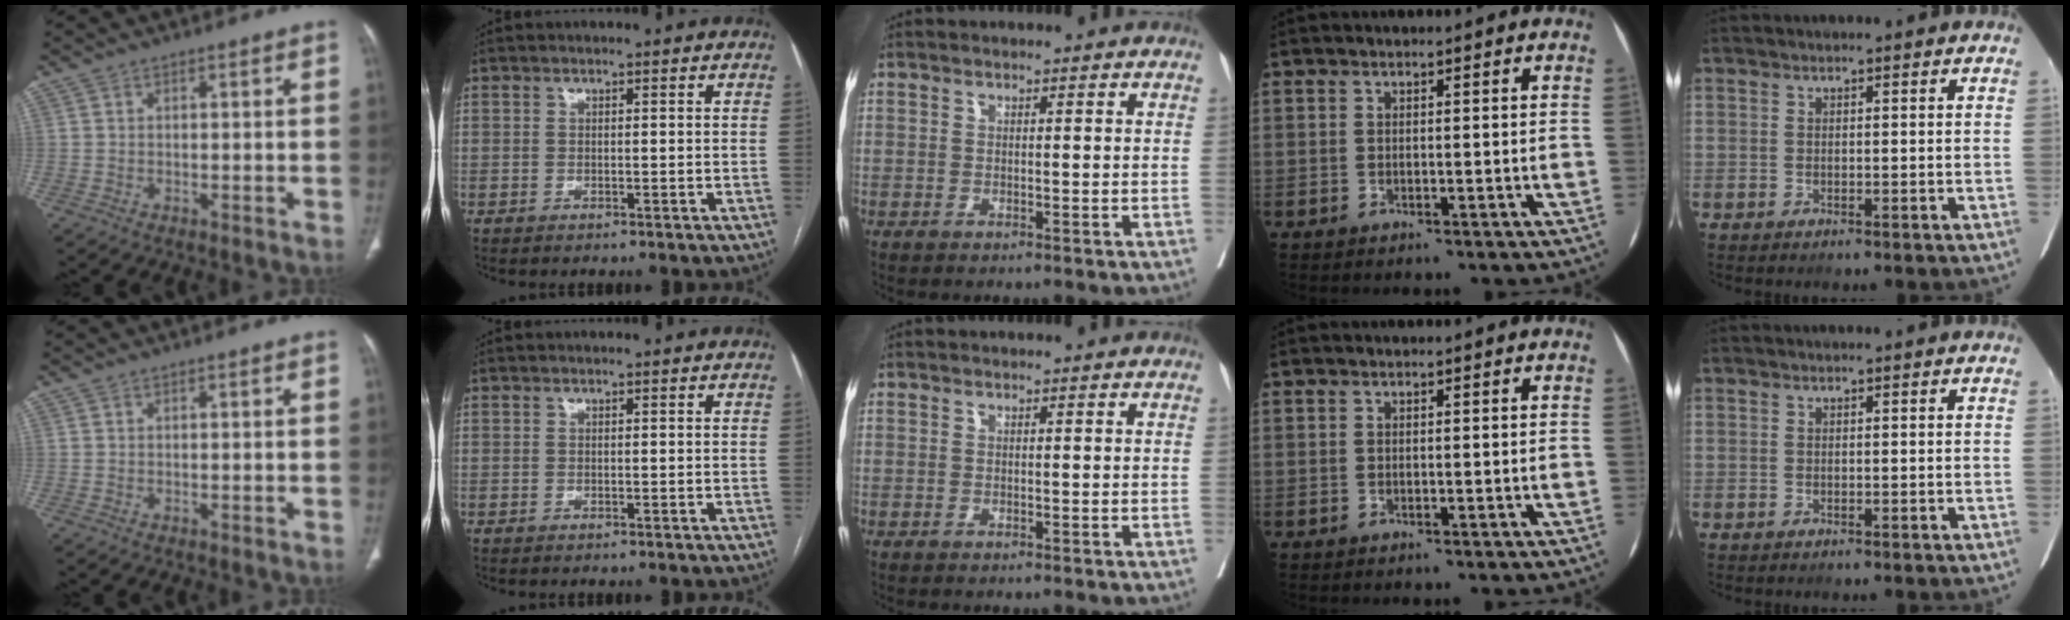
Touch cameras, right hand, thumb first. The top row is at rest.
{}